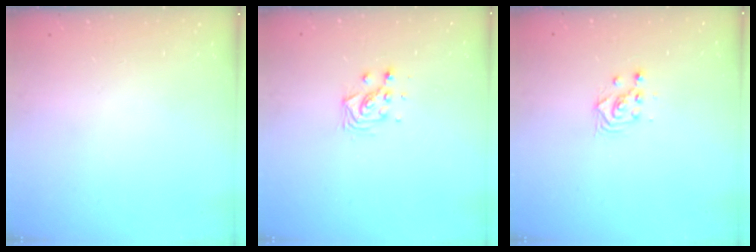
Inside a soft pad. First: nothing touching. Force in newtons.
{"total": 6.1, "press": 6.1, "slide": 0.5}
{"total": 3.0, "press": 3.0, "slide": 0.1}